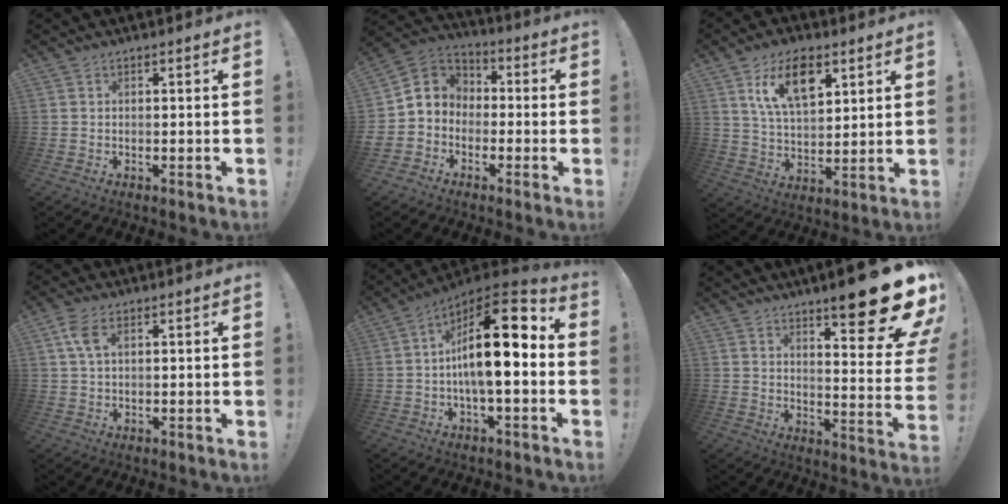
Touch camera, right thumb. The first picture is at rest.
{"total": 6.8, "force": [-2.3, 6.3, 1.3], "torque": [-0.034, 0.022, -0.033]}
{"total": 14.3, "force": [7.5, 7.8, 9.3], "torque": [-0.149, -0.021, 0.135]}
{"total": 5.4, "force": [2.2, 2.7, 4.2], "torque": [-0.087, -0.002, 0.040]}
{"total": 18.3, "force": [1.0, 6.2, 17.2], "torque": [-0.267, -0.004, 0.011]}
{"total": 17.0, "force": [11.4, 2.3, 12.4], "torque": [-0.155, -0.099, 0.169]}